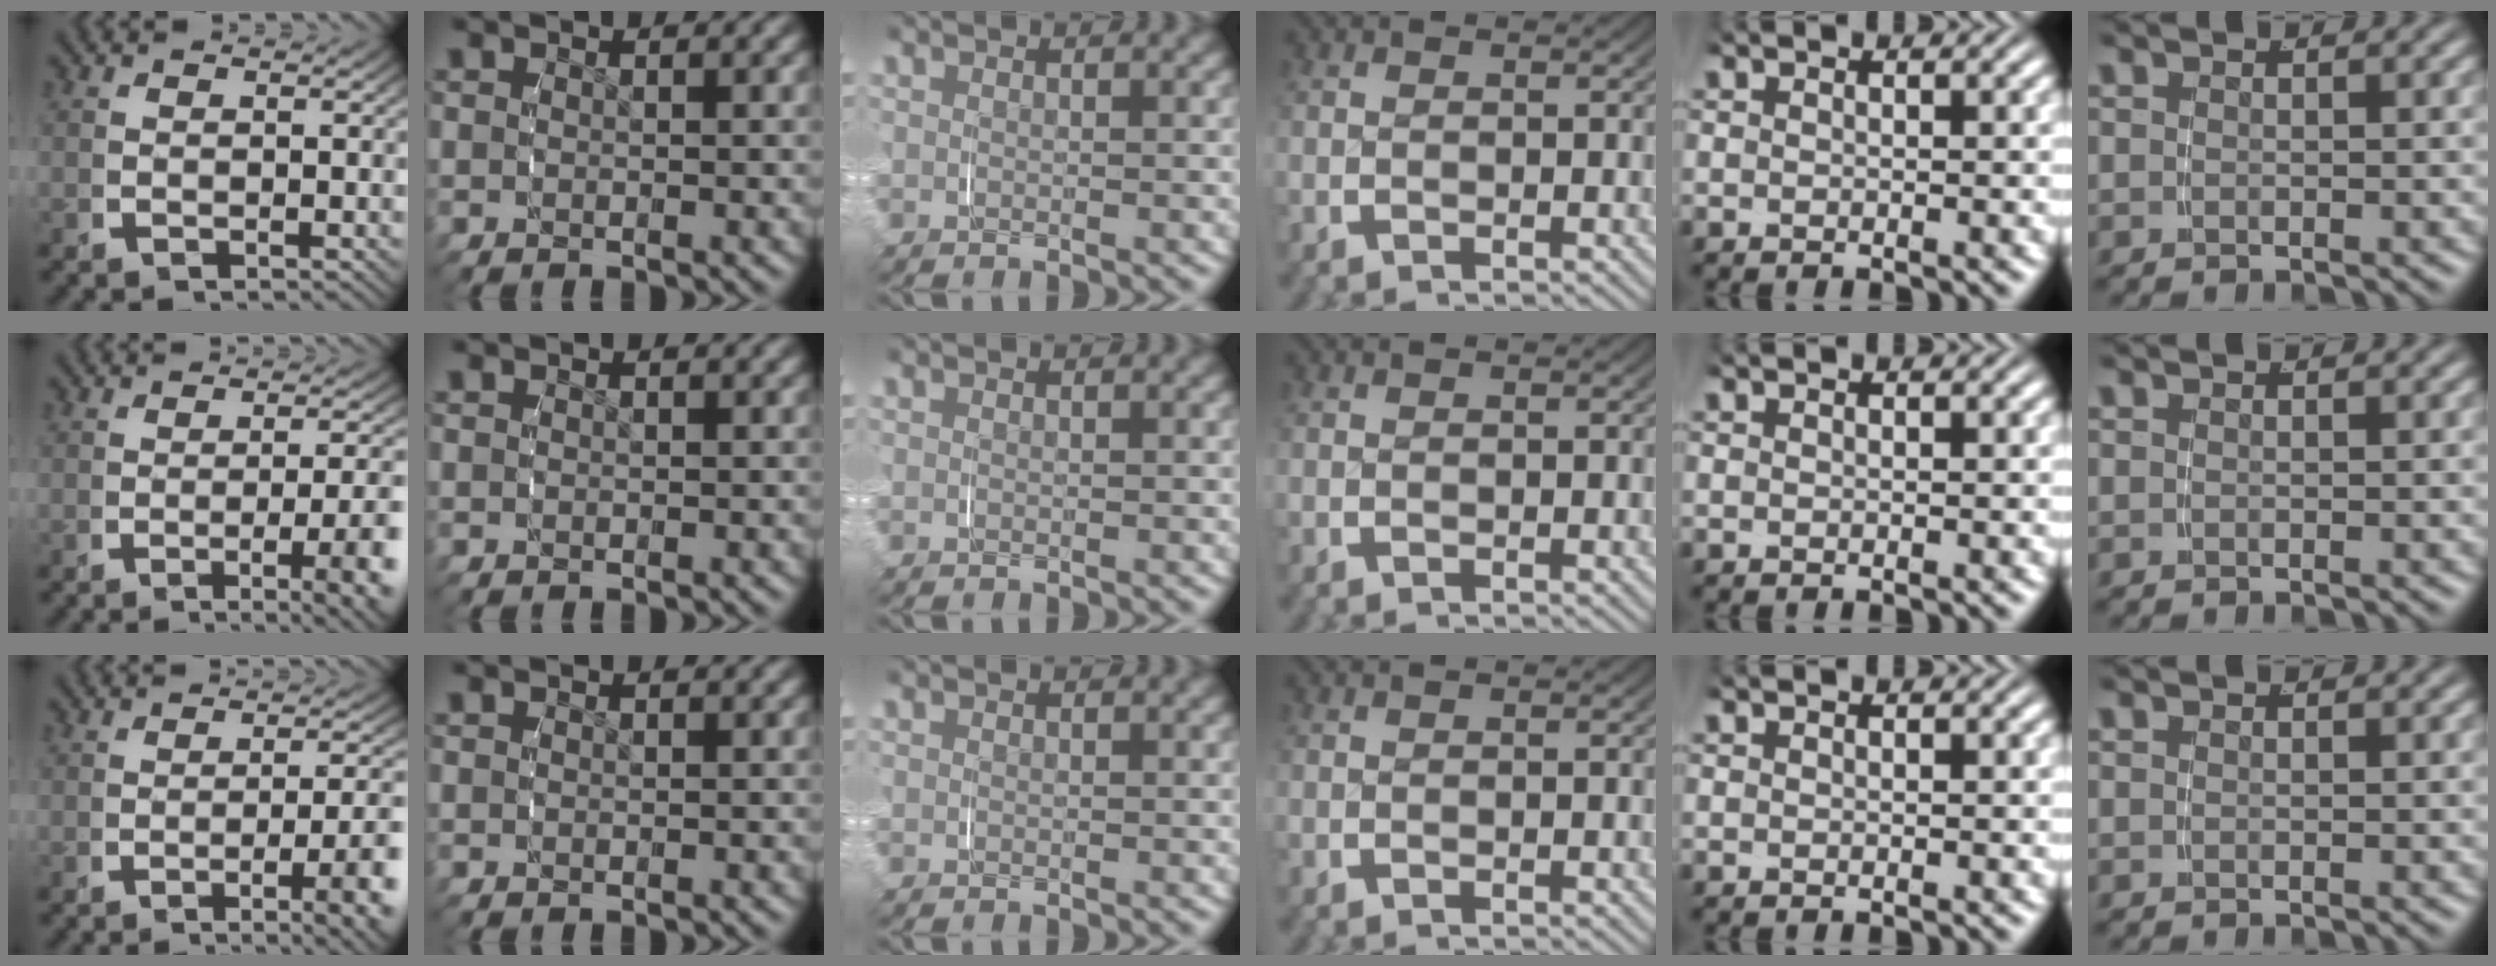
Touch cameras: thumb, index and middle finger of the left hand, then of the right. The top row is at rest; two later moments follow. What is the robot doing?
{"motion": "grasp_and_lifting", "object": "jewelry box"}